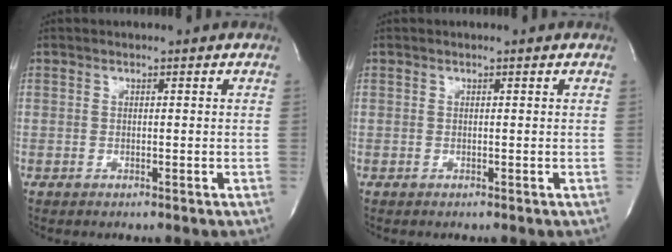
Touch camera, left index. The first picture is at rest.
{"total": 0.0}